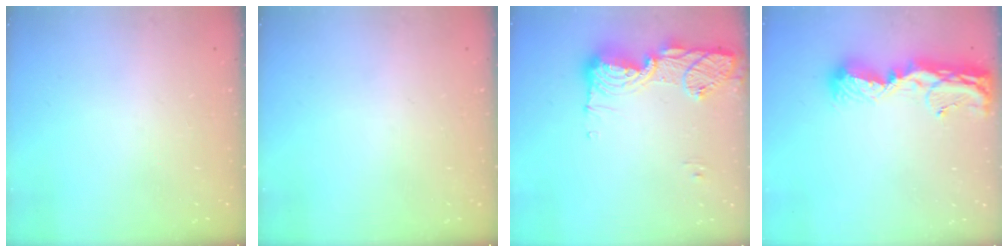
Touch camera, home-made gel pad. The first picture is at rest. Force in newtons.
{"total": 0.0}
{"total": 14.7, "press": 14.7, "slide": 1.4}
{"total": 12.3, "press": 12.3, "slide": 1.3}